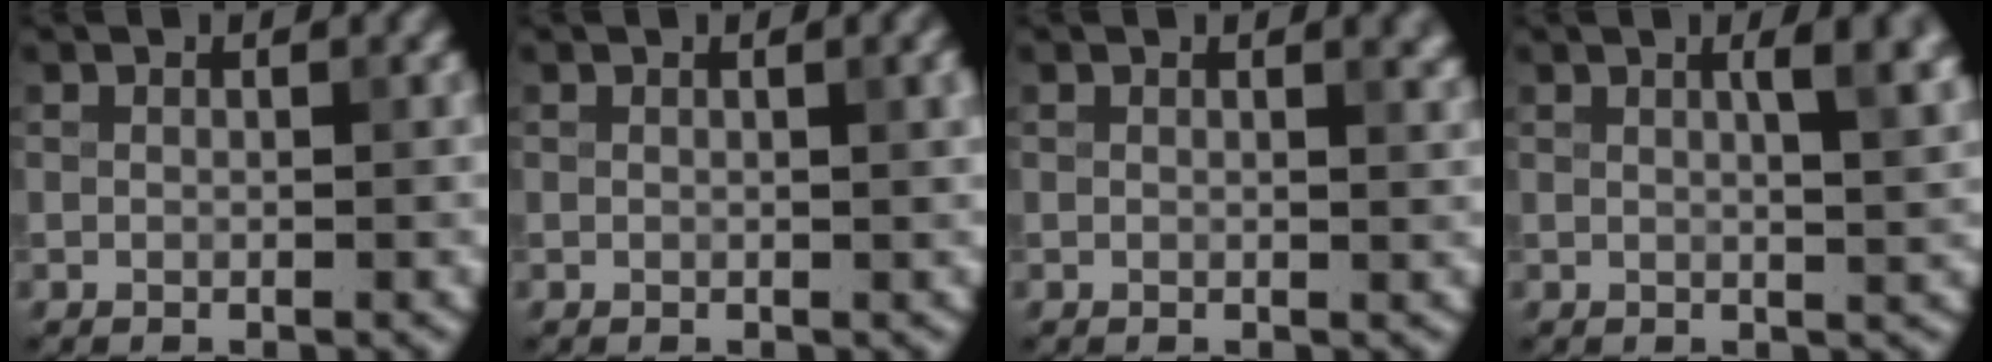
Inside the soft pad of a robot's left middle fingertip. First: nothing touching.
{"total": 1.8, "force": [0.6, 0.6, 1.6], "torque": [-0.015, 0.006, 0.006]}
{"total": 1.7, "force": [1.1, 0.7, 1.1], "torque": [-0.002, 0.005, 0.013]}
{"total": 4.7, "force": [1.5, 1.5, 4.2], "torque": [-0.035, 0.012, 0.014]}